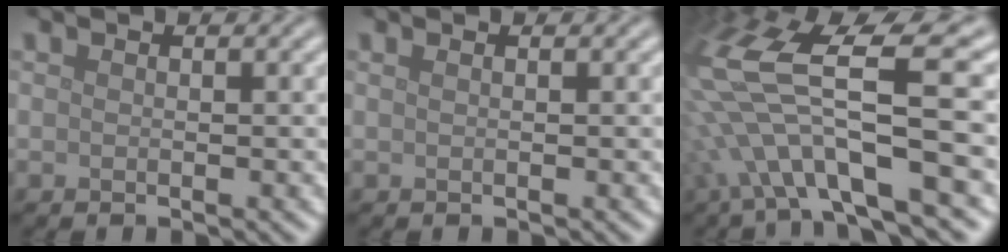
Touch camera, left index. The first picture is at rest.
{"total": 0.9, "force": [0.4, 0.4, 0.6], "torque": [-0.007, -0.001, -0.001]}
{"total": 13.0, "force": [-0.1, 4.0, 12.4], "torque": [-0.260, 0.014, 0.011]}